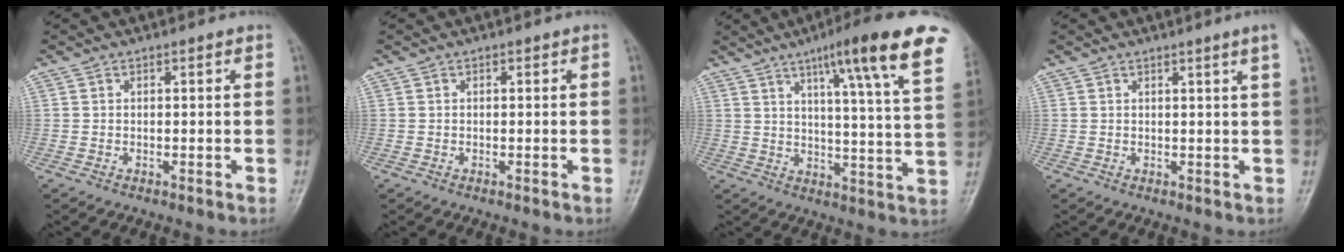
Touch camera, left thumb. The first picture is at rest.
{"total": 0.0}
{"total": 19.4, "force": [11.1, 1.8, 15.8], "torque": [-0.206, -0.037, 0.144]}
{"total": 2.6, "force": [1.5, -0.8, 1.9], "torque": [-0.026, -0.008, 0.024]}